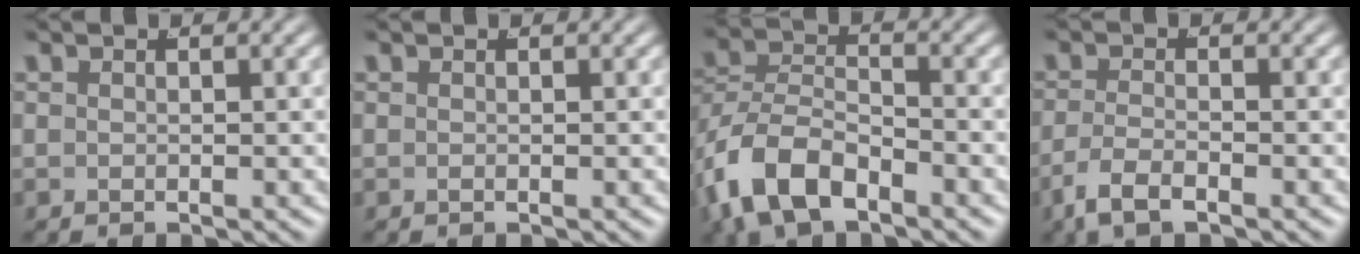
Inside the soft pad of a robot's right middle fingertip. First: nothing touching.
{"total": 0.0}
{"total": 6.6, "force": [-2.8, 4.7, 3.8], "torque": [-0.091, -0.003, -0.052]}
{"total": 2.7, "force": [-1.7, 1.0, 1.9], "torque": [-0.044, 0.000, -0.031]}